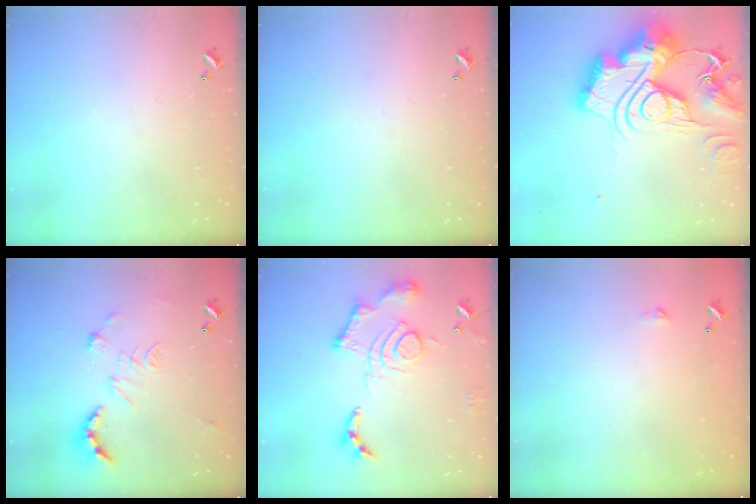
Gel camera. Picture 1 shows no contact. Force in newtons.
{"total": 0.0}
{"total": 0.6, "press": 0.6, "slide": 0.0}
{"total": 2.5, "press": 2.0, "slide": 1.5}
{"total": 16.5, "press": 16.4, "slide": 1.7}
{"total": 2.3, "press": 2.3, "slide": 0.4}